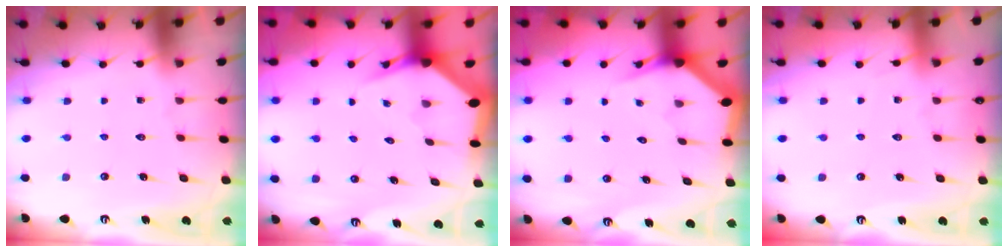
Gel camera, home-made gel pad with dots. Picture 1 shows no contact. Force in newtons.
{"total": 3.6, "press": 3.6, "slide": 0.3}
{"total": 3.0, "press": 3.0, "slide": 0.1}
{"total": 2.6, "press": 2.6, "slide": 0.4}